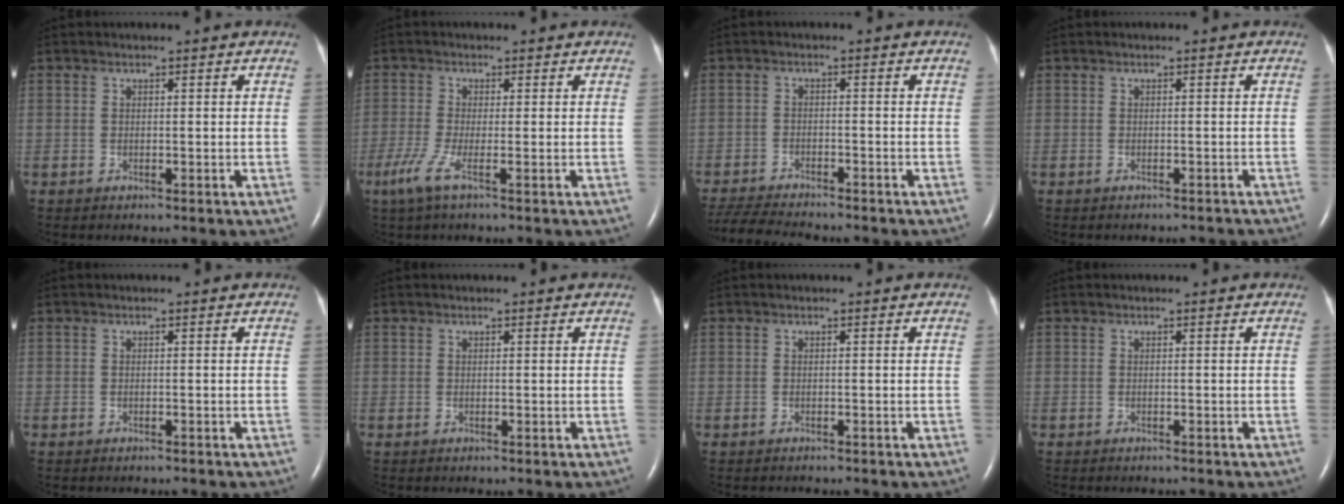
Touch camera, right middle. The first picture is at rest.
{"total": 3.6, "force": [-1.7, 0.0, 3.1], "torque": [-0.077, -0.014, -0.039]}
{"total": 9.0, "force": [-8.3, 0.8, 3.3], "torque": [-0.057, -0.018, -0.136]}
{"total": 3.0, "force": [-2.8, 0.7, 0.8], "torque": [-0.015, -0.006, -0.030]}
{"total": 1.4, "force": [-1.2, 0.4, 0.4], "torque": [-0.011, -0.002, -0.015]}
{"total": 0.0}
{"total": 1.3, "force": [-1.2, 0.3, 0.4], "torque": [-0.010, -0.004, -0.013]}
{"total": 0.7, "force": [-0.7, 0.2, 0.3], "torque": [-0.006, -0.002, -0.008]}